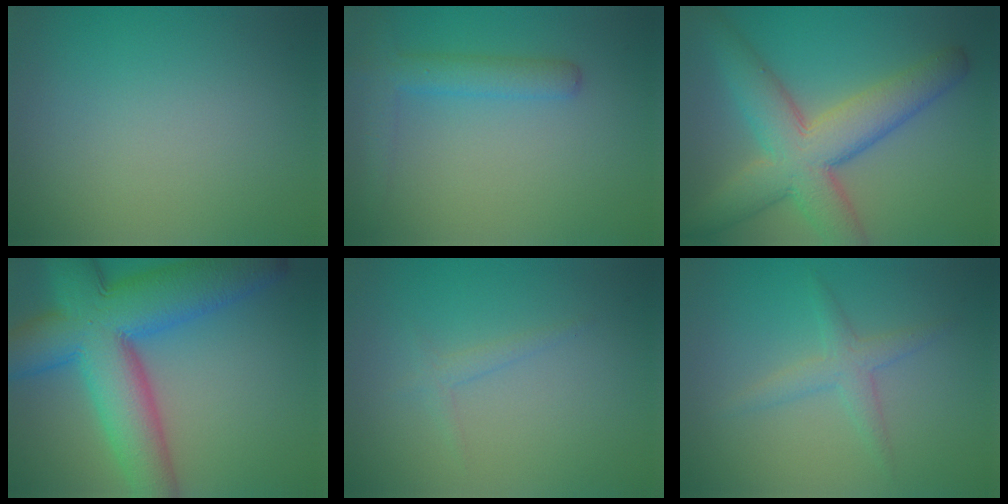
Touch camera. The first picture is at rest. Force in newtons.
{"total": 2.9, "press": 2.9, "slide": 0.1}
{"total": 8.9, "press": 8.9, "slide": 0.5}
{"total": 12.7, "press": 12.7, "slide": 0.4}
{"total": 1.0, "press": 1.0, "slide": 0.1}
{"total": 2.1, "press": 2.1, "slide": 0.1}